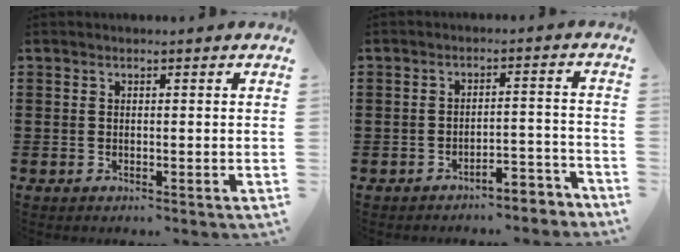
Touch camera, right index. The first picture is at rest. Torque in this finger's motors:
{"motor_torque": [-0.87, 0.44, -0.76, -0.21]}